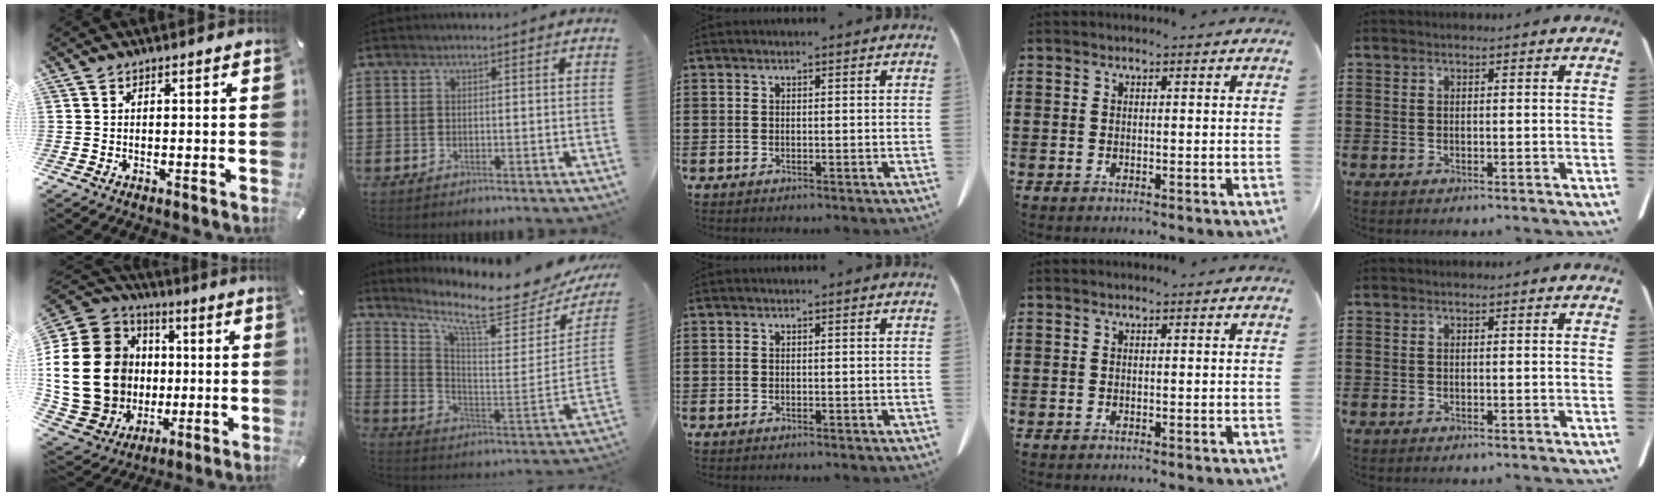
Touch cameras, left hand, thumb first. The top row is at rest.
{"thumb": {"total": 25.9, "force": [0.3, 21.9, 13.8], "torque": [-0.290, -0.001, 0.047]}, "index": {"total": 9.1, "force": [7.1, 1.2, 5.5], "torque": [-0.123, -0.065, 0.112]}}